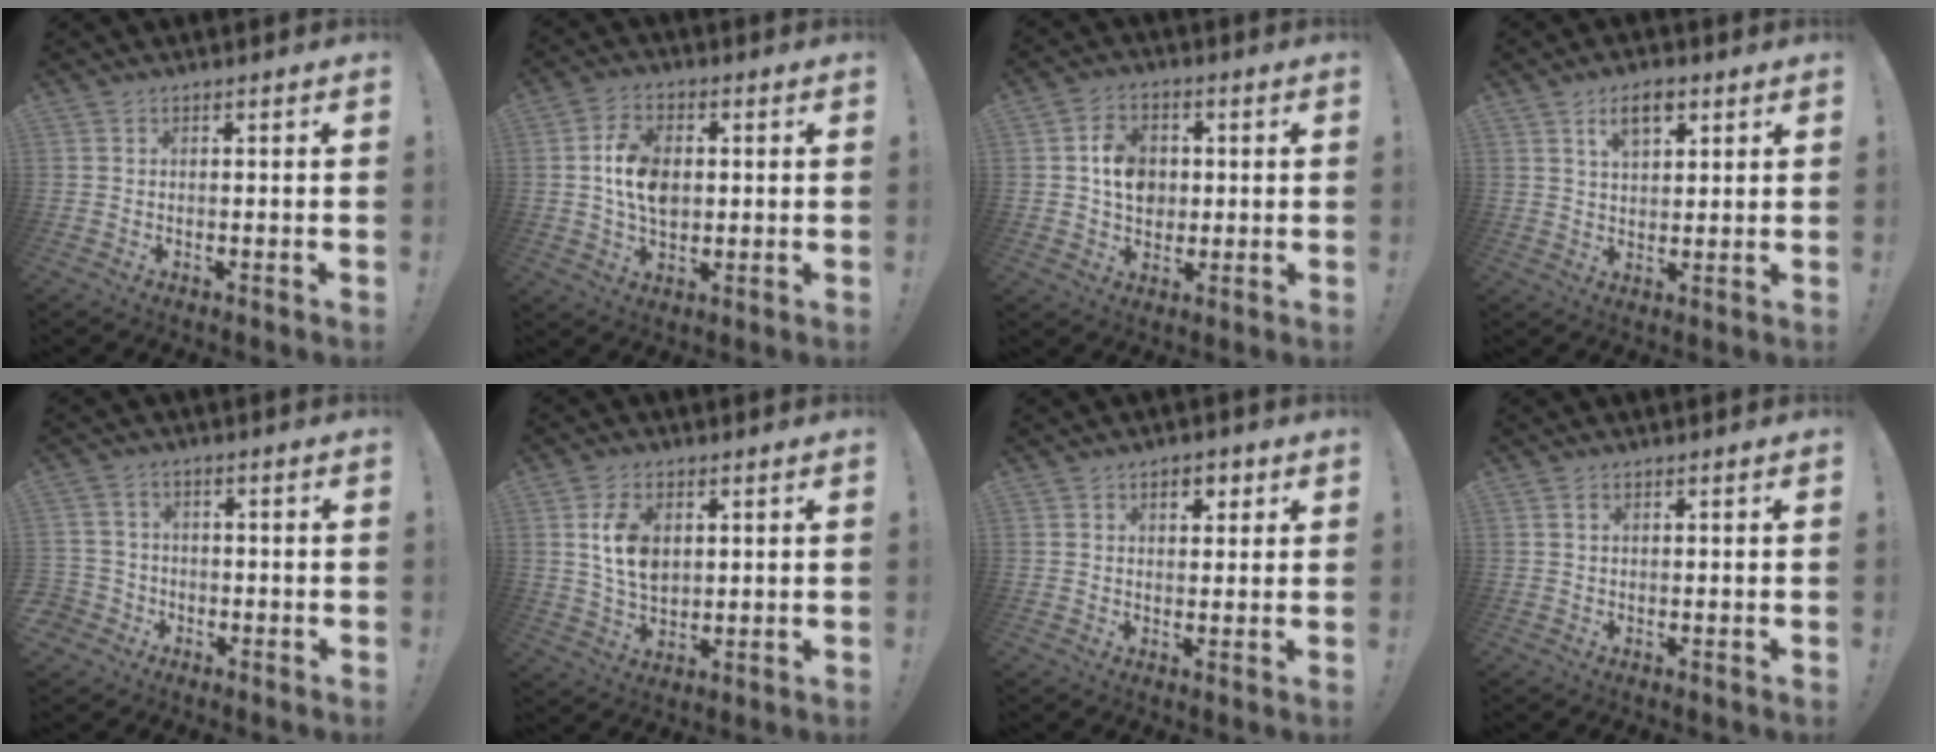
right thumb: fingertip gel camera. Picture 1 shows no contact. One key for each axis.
{"total": 10.7, "fx": 0.6, "fy": 7.6, "fz": 7.6, "tx": -0.125, "ty": 0.013, "tz": 0.014}
{"total": 9.4, "fx": 0.8, "fy": 7.8, "fz": 5.2, "tx": -0.078, "ty": 0.010, "tz": 0.019}
{"total": 6.9, "fx": 3.6, "fy": 3.6, "fz": 4.5, "tx": -0.074, "ty": -0.005, "tz": 0.064}
{"total": 5.1, "fx": -1.6, "fy": 4.7, "fz": 1.2, "tx": -0.029, "ty": 0.020, "tz": -0.025}
{"total": 9.6, "fx": 2.6, "fy": 6.5, "fz": 6.6, "tx": -0.118, "ty": 0.001, "tz": 0.048}
{"total": 4.1, "fx": 1.8, "fy": 2.7, "fz": 2.5, "tx": -0.026, "ty": -0.001, "tz": 0.026}
{"total": 0.9, "fx": 0.4, "fy": 0.4, "fz": 0.6, "tx": -0.020, "ty": 0.004, "tz": 0.009}